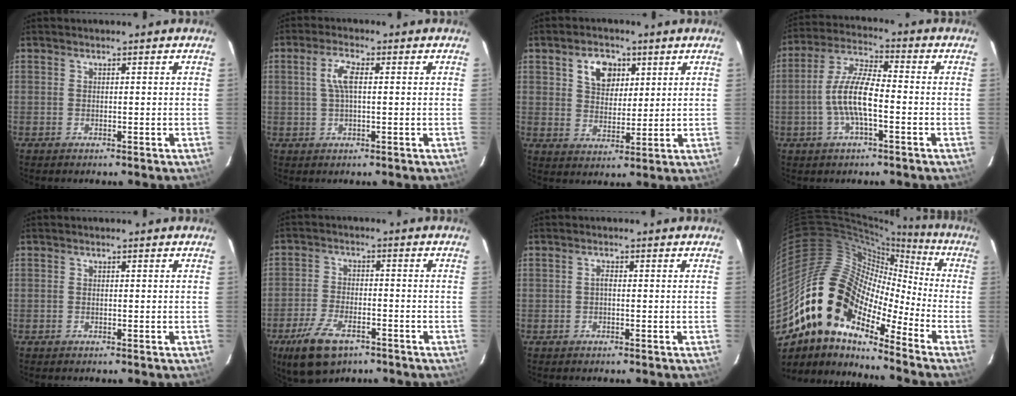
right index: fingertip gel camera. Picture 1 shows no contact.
{"total": 4.3, "force": [0.7, 1.4, 4.0], "torque": [-0.081, 0.008, 0.014]}
{"total": 7.3, "force": [3.3, 5.2, 4.0], "torque": [-0.066, 0.016, 0.061]}
{"total": 9.9, "force": [-2.4, 2.7, 9.2], "torque": [-0.192, 0.008, -0.048]}
{"total": 0.0}
{"total": 10.7, "force": [-6.7, 5.0, 6.6], "torque": [-0.156, -0.014, -0.121]}
{"total": 0.8, "force": [-0.2, 0.3, 0.7], "torque": [-0.014, 0.006, -0.005]}
{"total": 17.3, "force": [-10.8, 9.2, 9.9], "torque": [-0.167, 0.004, -0.221]}